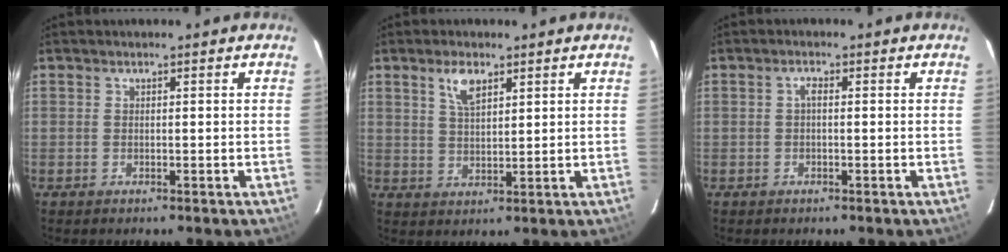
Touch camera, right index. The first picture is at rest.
{"total": 4.8, "force": [2.8, 2.0, 3.4], "torque": [-0.062, 0.005, 0.055]}
{"total": 1.1, "force": [-0.1, 0.5, 1.0], "torque": [-0.019, 0.007, -0.004]}